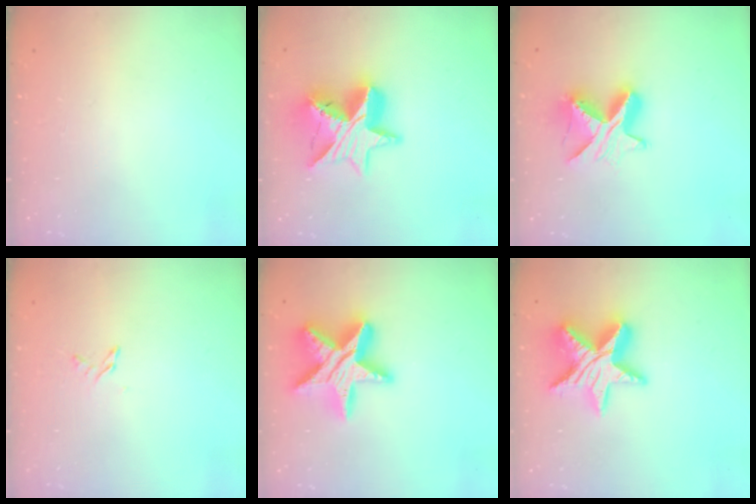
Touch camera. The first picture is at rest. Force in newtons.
{"total": 15.3, "press": 15.2, "slide": 1.2}
{"total": 9.8, "press": 9.8, "slide": 0.6}
{"total": 2.6, "press": 2.6, "slide": 0.3}
{"total": 19.7, "press": 19.7, "slide": 1.5}
{"total": 16.3, "press": 16.2, "slide": 1.1}